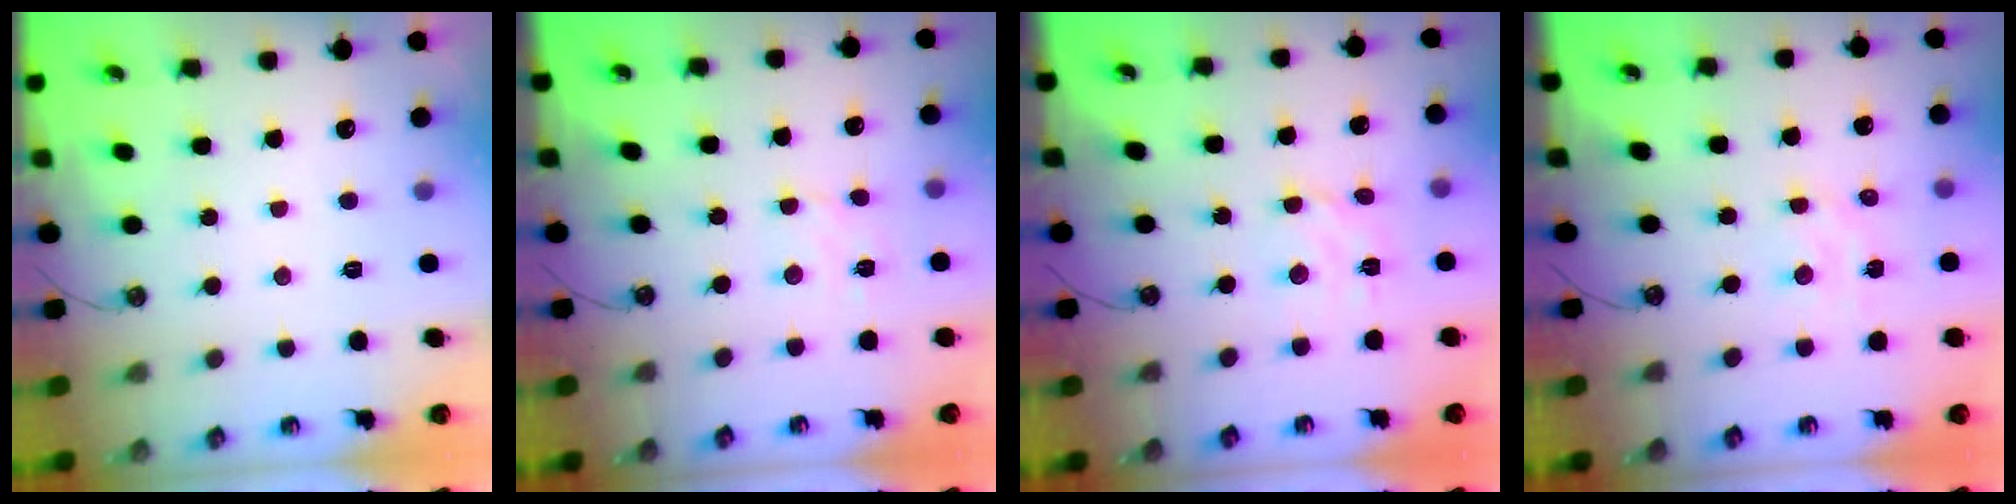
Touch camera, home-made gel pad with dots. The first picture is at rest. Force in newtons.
{"total": 2.9, "press": 2.8, "slide": 0.6}
{"total": 5.3, "press": 5.3, "slide": 0.4}
{"total": 2.9, "press": 2.9, "slide": 0.6}